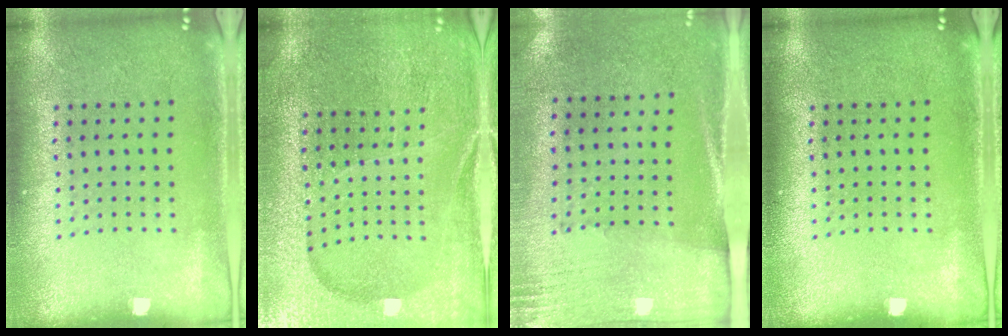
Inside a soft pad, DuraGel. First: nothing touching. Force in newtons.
{"total": 3.3, "press": 3.3, "slide": 0.4}
{"total": 2.8, "press": 2.4, "slide": 1.4}
{"total": 0.0}